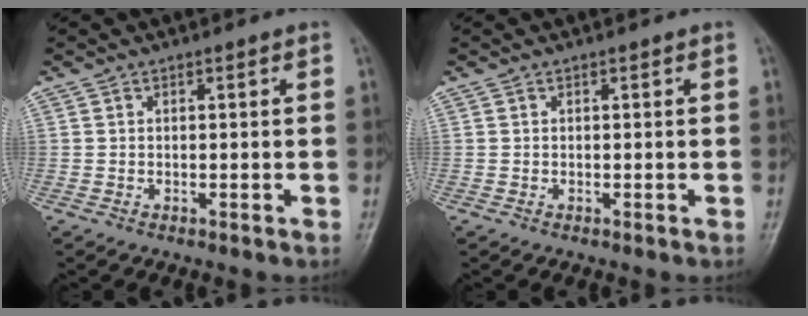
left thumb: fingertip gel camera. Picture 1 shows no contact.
{"total": 0.0}